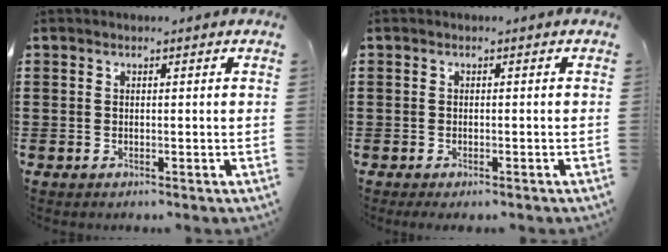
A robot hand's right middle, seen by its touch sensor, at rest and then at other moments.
{"total": 0.5, "force": [-0.5, 0.1, 0.2], "torque": [-0.006, -0.004, -0.008]}